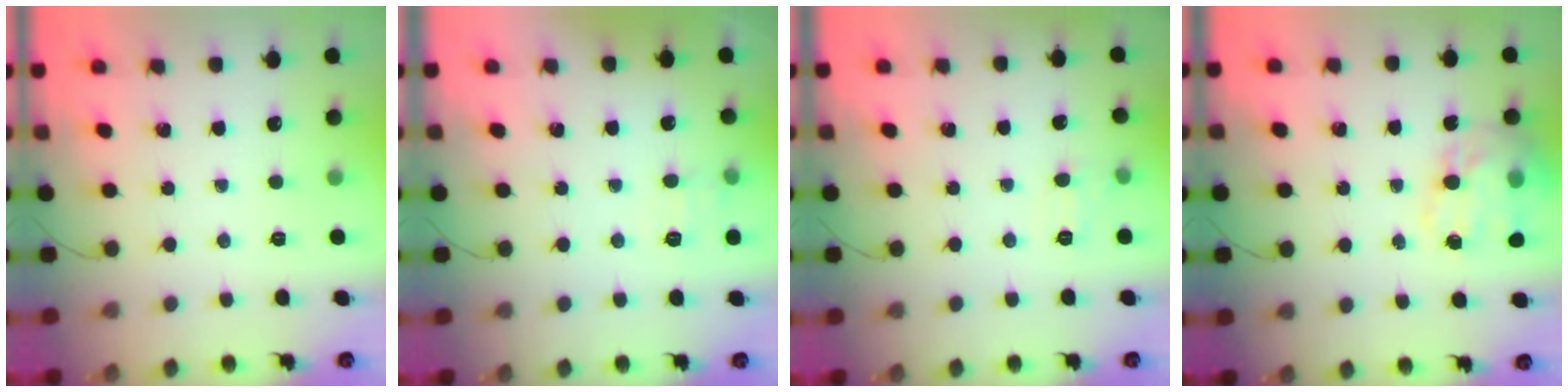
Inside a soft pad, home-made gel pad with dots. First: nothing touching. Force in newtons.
{"total": 7.8, "press": 7.6, "slide": 1.7}
{"total": 5.8, "press": 5.7, "slide": 1.4}
{"total": 17.8, "press": 17.4, "slide": 3.9}